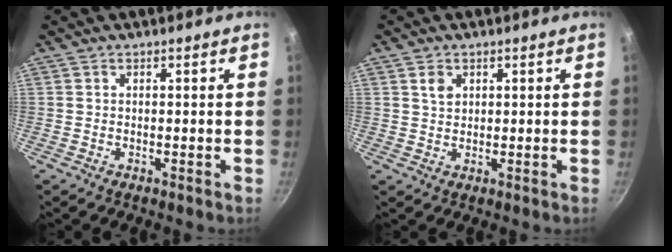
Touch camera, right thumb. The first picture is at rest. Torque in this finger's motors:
{"motor_torque": [-0.06, 0.17, 0.08, -0.53, 0.02]}